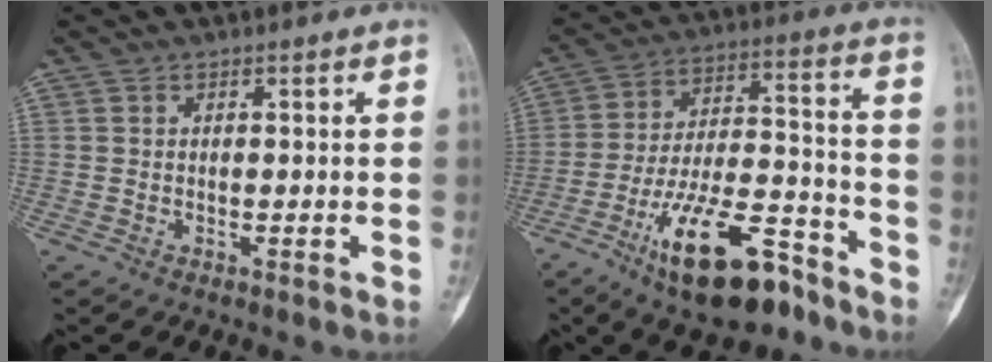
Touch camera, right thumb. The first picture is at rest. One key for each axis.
{"total": 18.9, "fx": -11.5, "fy": 7.3, "fz": 13.1, "tx": -0.212, "ty": 0.080, "tz": -0.192}